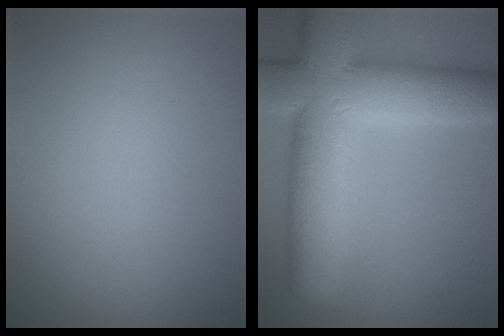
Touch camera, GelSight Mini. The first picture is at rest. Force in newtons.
{"total": 13.3, "press": 13.2, "slide": 1.0}